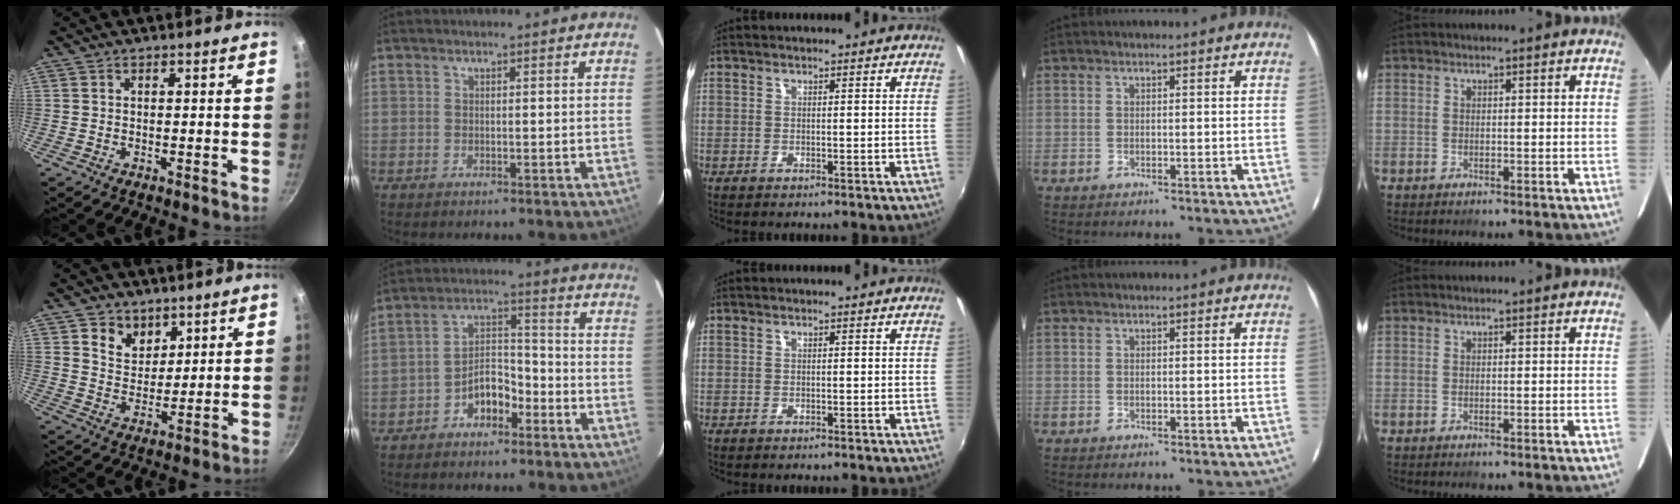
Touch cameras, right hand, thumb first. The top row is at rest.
{"thumb": {"total": 6.8, "force": [3.4, 5.3, 2.5], "torque": [-0.008, -0.024, 0.062]}, "index": {"total": 6.9, "force": [-4.4, 4.1, 3.6], "torque": [-0.067, 0.031, -0.069]}}